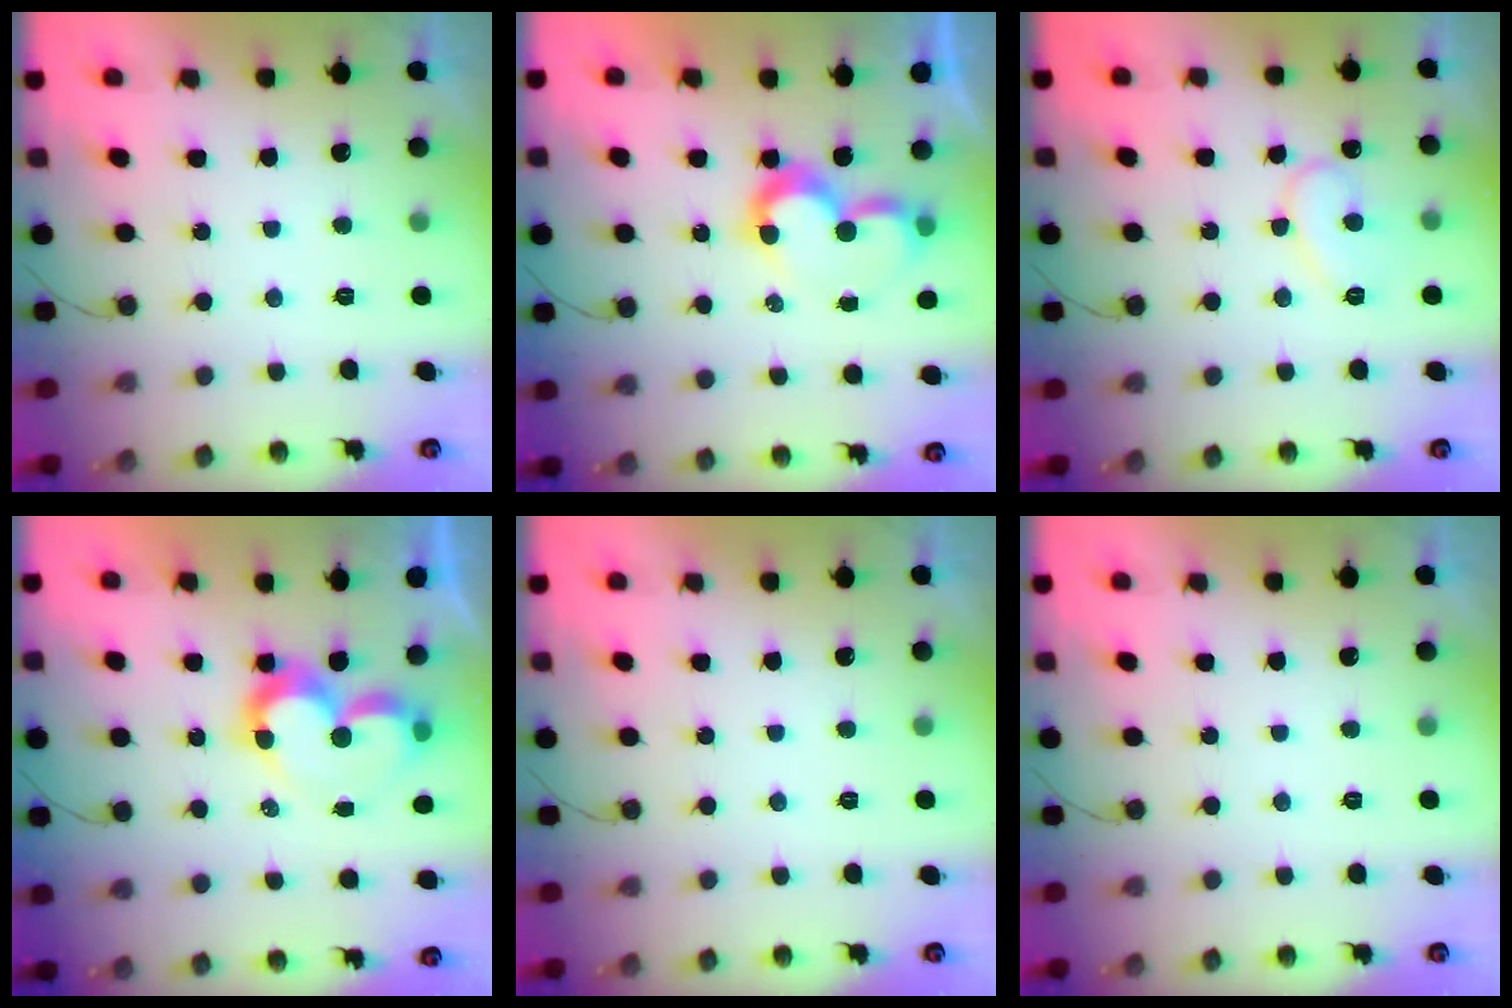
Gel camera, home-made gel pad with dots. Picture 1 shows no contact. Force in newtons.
{"total": 7.3, "press": 7.3, "slide": 0.6}
{"total": 9.4, "press": 9.3, "slide": 0.8}
{"total": 9.6, "press": 9.6, "slide": 0.8}
{"total": 0.0}
{"total": 0.0}